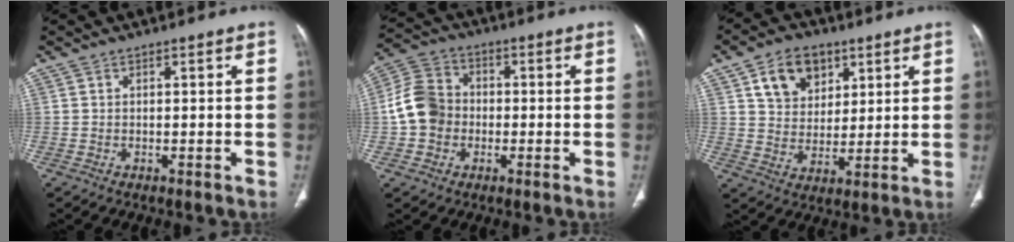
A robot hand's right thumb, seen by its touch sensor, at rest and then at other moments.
{"total": 9.4, "force": [-1.0, 8.1, 4.7], "torque": [-0.073, 0.029, -0.030]}
{"total": 10.8, "force": [5.1, 7.8, 5.5], "torque": [-0.058, -0.019, 0.091]}